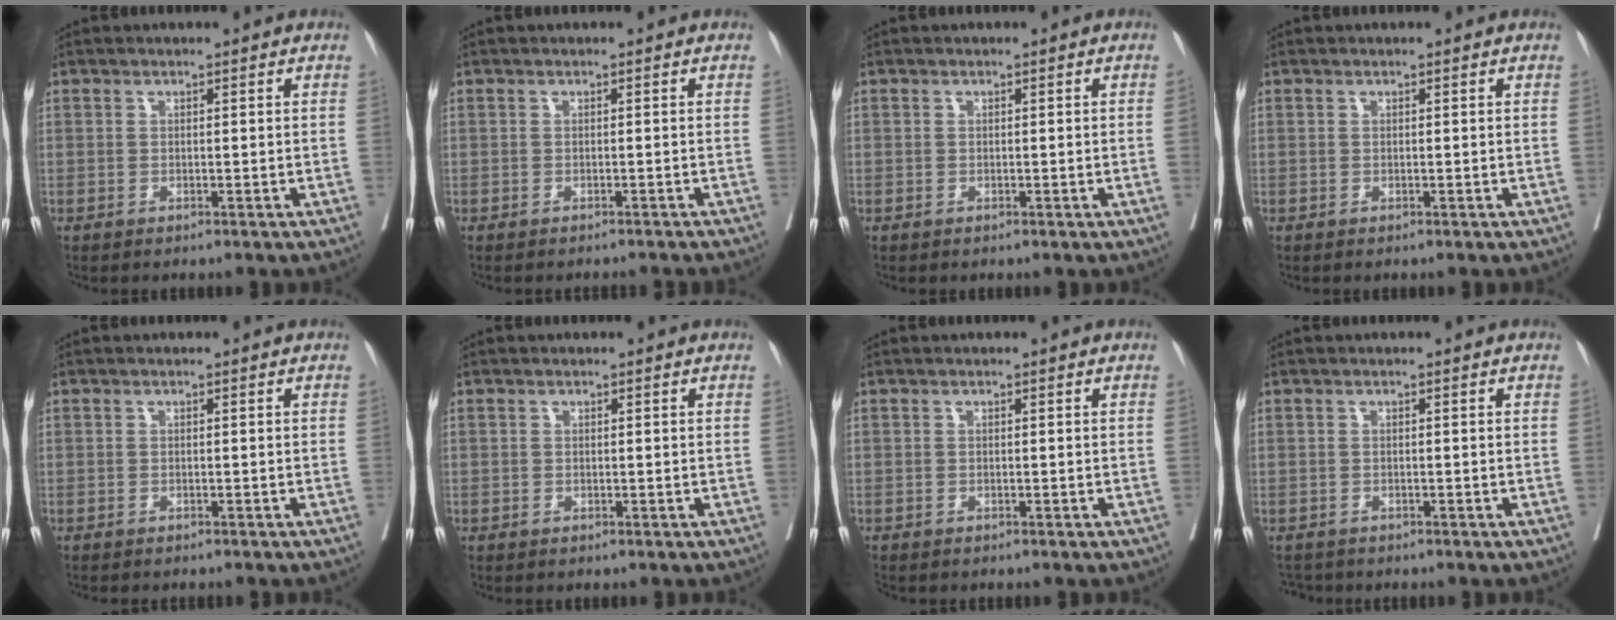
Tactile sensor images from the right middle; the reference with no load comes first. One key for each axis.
{"total": 5.1, "fx": -4.9, "fy": 0.4, "fz": 1.4, "tx": -0.019, "ty": -0.011, "tz": -0.053}
{"total": 0.0}
{"total": 0.0}
{"total": 3.4, "fx": -3.2, "fy": 0.6, "fz": 1.2, "tx": -0.018, "ty": -0.006, "tz": -0.039}
{"total": 0.8, "fx": -0.3, "fy": 0.7, "fz": -0.2, "tx": 0.002, "ty": 0.009, "tz": -0.006}
{"total": 1.9, "fx": -1.6, "fy": 0.6, "fz": 0.6, "tx": -0.017, "ty": -0.004, "tz": -0.023}
{"total": 2.4, "fx": -2.3, "fy": 0.9, "fz": 0.0, "tx": -0.002, "ty": -0.006, "tz": -0.036}